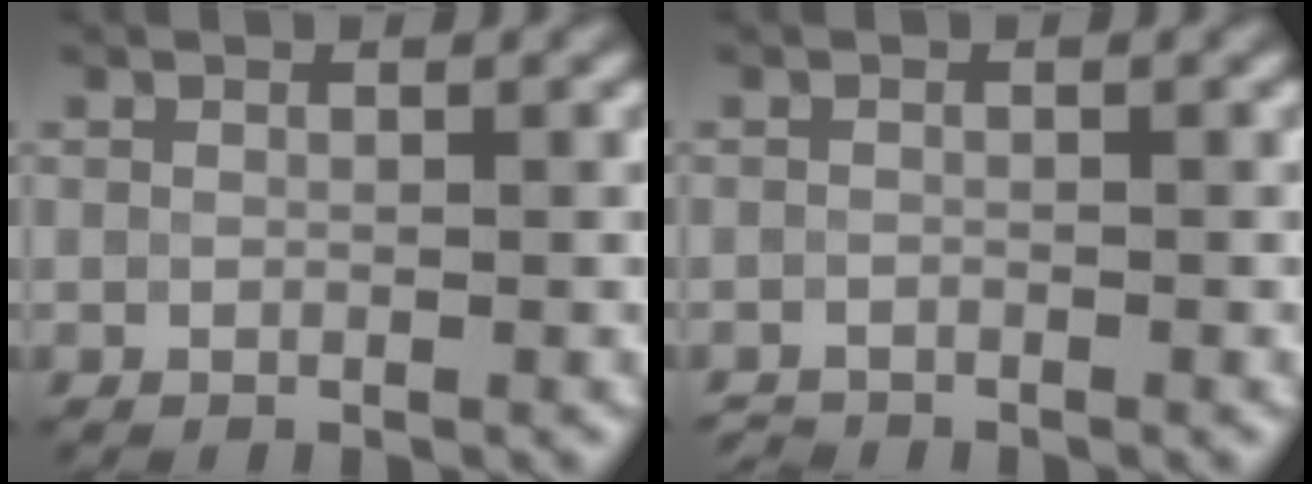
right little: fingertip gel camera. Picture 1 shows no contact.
{"total": 1.0, "force": [-1.0, 0.1, 0.0], "torque": [0.004, -0.006, -0.021]}